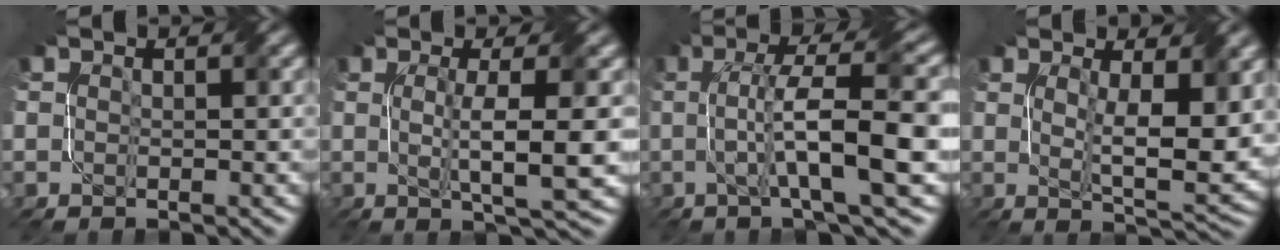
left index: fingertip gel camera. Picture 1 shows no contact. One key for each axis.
{"total": 5.8, "fx": -0.1, "fy": 0.9, "fz": 5.7, "tx": -0.096, "ty": -0.001, "tz": -0.001}
{"total": 9.8, "fx": -0.2, "fy": 1.7, "fz": 9.7, "tx": -0.144, "ty": 0.017, "tz": -0.006}
{"total": 7.2, "fx": 1.3, "fy": 2.0, "fz": 6.8, "tx": -0.116, "ty": -0.011, "tz": 0.029}